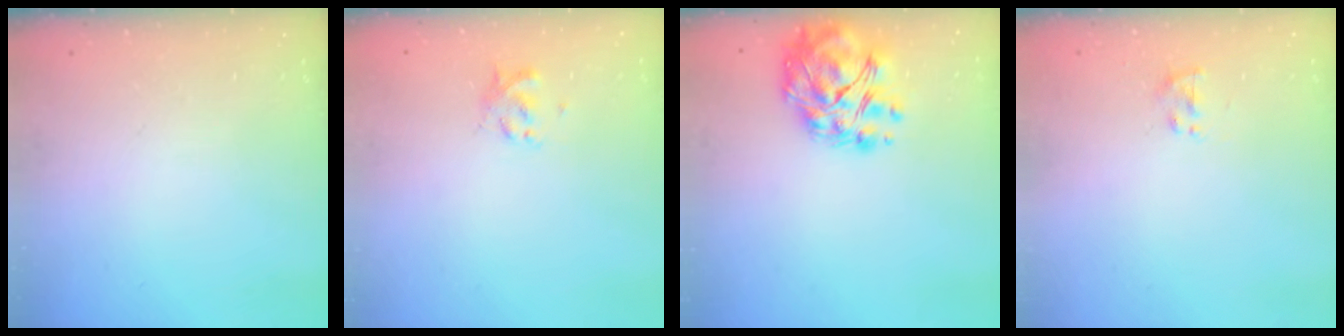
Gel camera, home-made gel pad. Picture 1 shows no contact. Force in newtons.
{"total": 2.8, "press": 2.8, "slide": 0.6}
{"total": 11.8, "press": 11.3, "slide": 3.3}
{"total": 1.4, "press": 1.2, "slide": 0.6}